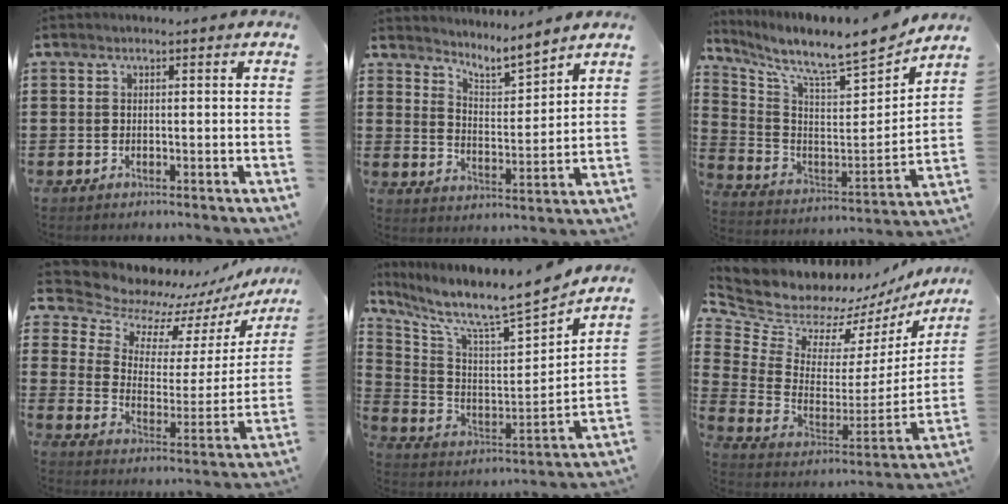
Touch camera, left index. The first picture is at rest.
{"total": 4.6, "force": [4.5, -0.2, 0.9], "torque": [-0.040, -0.036, 0.075]}
{"total": 8.1, "force": [7.6, 0.4, 2.8], "torque": [-0.079, -0.076, 0.116]}
{"total": 8.8, "force": [8.0, 3.2, 1.7], "torque": [-0.067, -0.066, 0.137]}
{"total": 6.7, "force": [6.3, -0.1, 2.1], "torque": [-0.071, -0.071, 0.094]}
{"total": 8.3, "force": [7.9, 2.7, 0.4], "torque": [-0.064, -0.076, 0.141]}